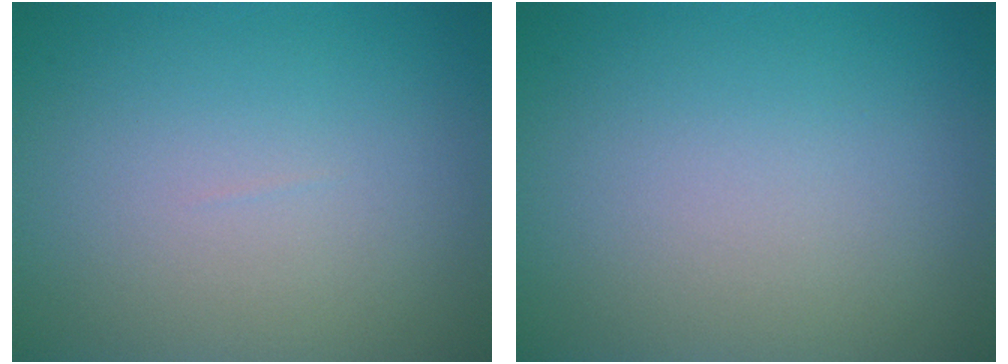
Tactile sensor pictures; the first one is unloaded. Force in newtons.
{"total": 0.0}